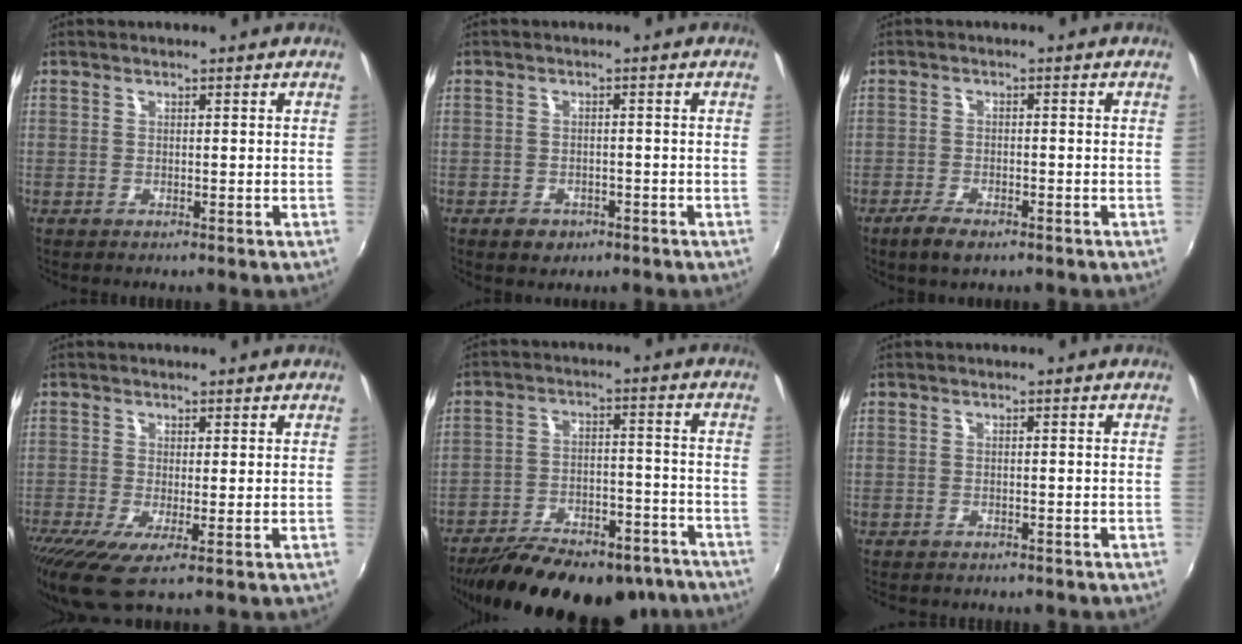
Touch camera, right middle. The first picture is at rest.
{"total": 3.4, "force": [-2.1, 2.3, 1.4], "torque": [-0.035, -0.003, -0.027]}
{"total": 4.5, "force": [-3.2, 1.5, 2.8], "torque": [-0.073, -0.012, -0.059]}
{"total": 6.3, "force": [-1.9, 1.2, 5.9], "torque": [-0.122, -0.025, -0.038]}
{"total": 25.6, "force": [-20.8, 9.4, 11.6], "torque": [-0.213, -0.004, -0.278]}
{"total": 2.9, "force": [-2.6, 0.9, 0.9], "torque": [-0.025, -0.014, -0.039]}